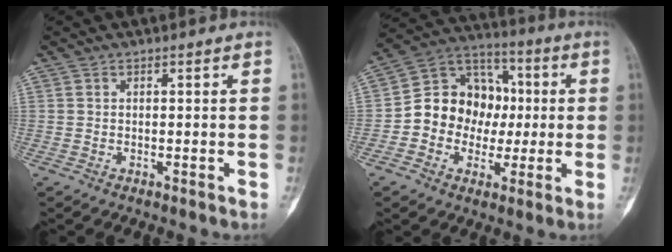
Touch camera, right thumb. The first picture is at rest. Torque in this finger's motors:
{"motor_torque": [0.82, 0.85, 0.55, -0.52, 0.08]}